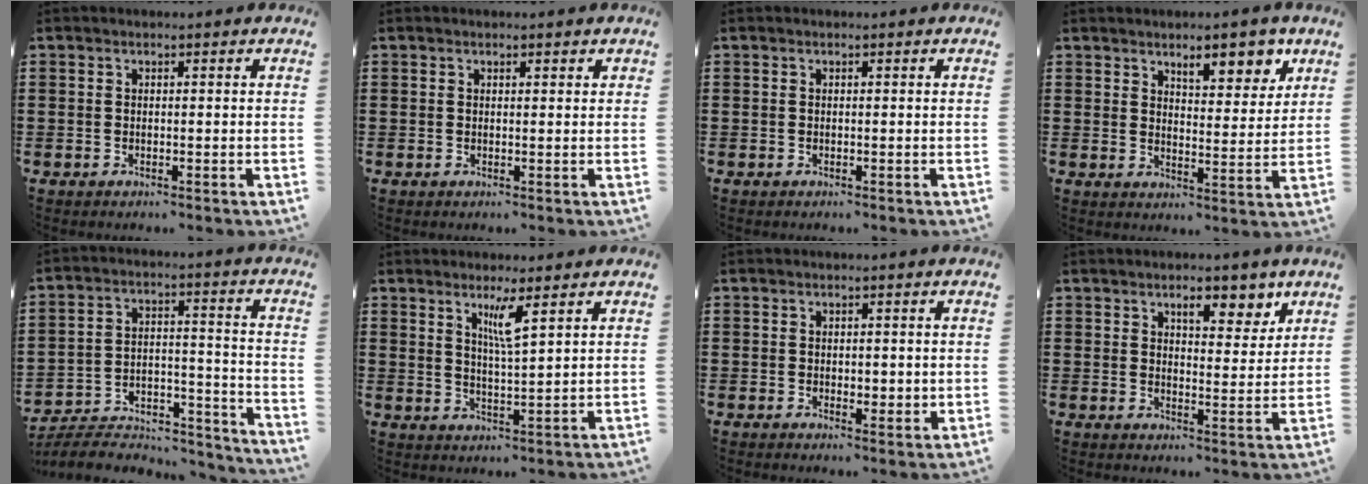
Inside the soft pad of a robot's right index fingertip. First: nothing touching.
{"total": 0.6, "force": [0.4, 0.4, 0.2], "torque": [-0.005, 0.002, 0.008]}
{"total": 0.0}
{"total": 6.9, "force": [4.9, 2.5, 4.2], "torque": [-0.054, -0.013, 0.079]}
{"total": 6.0, "force": [-5.5, 1.7, 1.7], "torque": [-0.033, 0.005, -0.109]}
{"total": 4.2, "force": [2.4, 0.2, 3.5], "torque": [-0.068, -0.003, 0.038]}
{"total": 1.6, "force": [0.3, 1.2, 1.0], "torque": [-0.015, 0.006, 0.004]}
{"total": 6.1, "force": [4.0, 2.7, 3.7], "torque": [-0.045, -0.006, 0.063]}